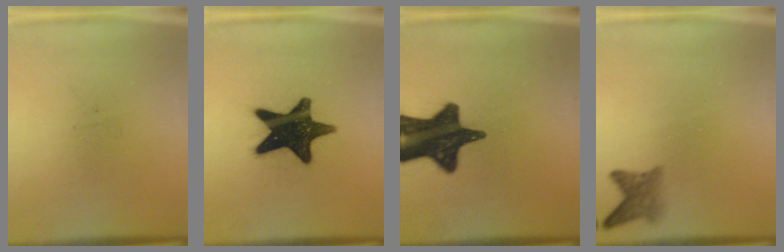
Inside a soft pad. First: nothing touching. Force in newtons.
{"total": 16.8}
{"total": 17.5}
{"total": 2.8}